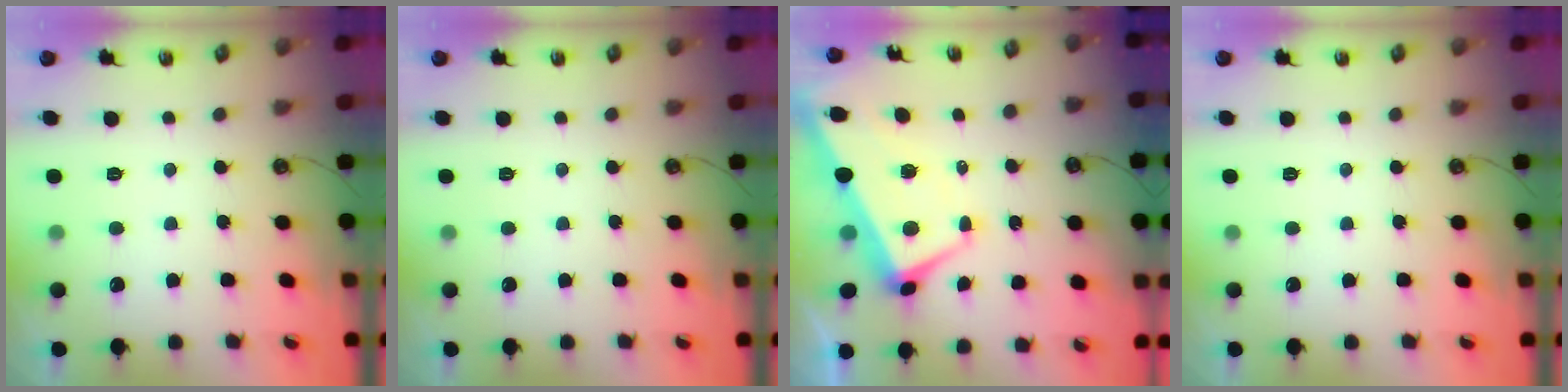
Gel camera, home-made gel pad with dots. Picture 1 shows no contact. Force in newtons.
{"total": 0.0}
{"total": 1.0, "press": 0.0, "slide": 1.0}
{"total": 0.0}